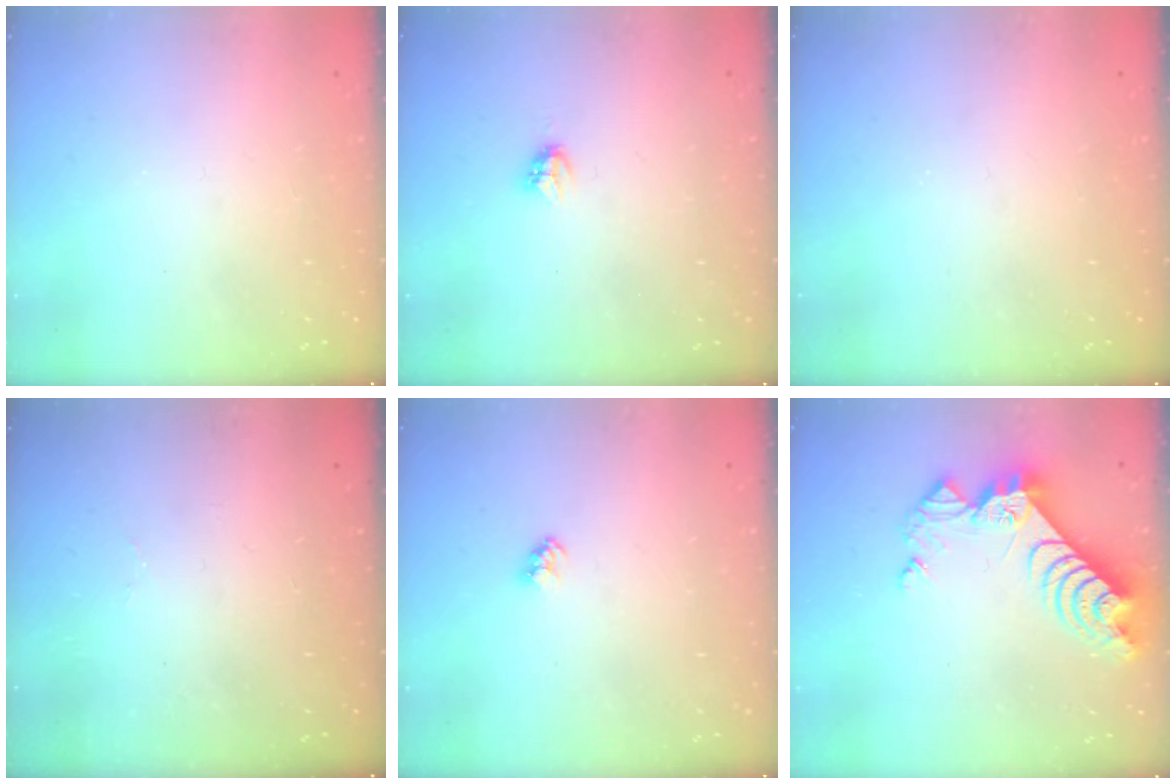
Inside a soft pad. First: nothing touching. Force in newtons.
{"total": 2.8, "press": 2.7, "slide": 0.4}
{"total": 0.0}
{"total": 2.0, "press": 1.9, "slide": 0.8}
{"total": 2.5, "press": 2.5, "slide": 0.1}
{"total": 12.7, "press": 12.6, "slide": 1.1}